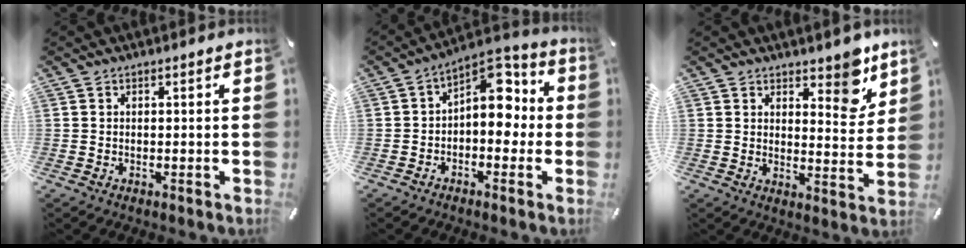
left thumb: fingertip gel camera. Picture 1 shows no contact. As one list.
[{"total": 9.8, "force": [1.7, 6.3, 7.3], "torque": [-0.080, -0.023, 0.025]}, {"total": 7.9, "force": [5.5, 4.2, 3.8], "torque": [-0.029, -0.038, 0.090]}]